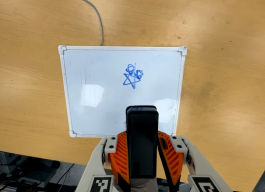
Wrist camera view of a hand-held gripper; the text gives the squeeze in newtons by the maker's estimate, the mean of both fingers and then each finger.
{"total": 5.7, "left": 4.6, "right": 6.9}